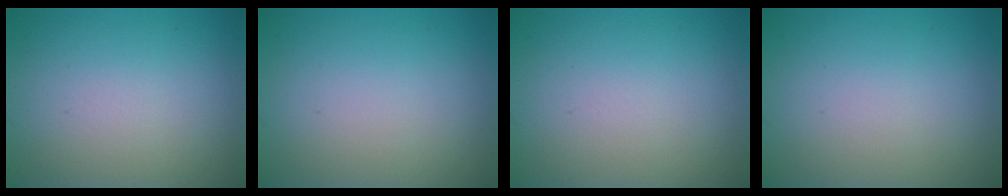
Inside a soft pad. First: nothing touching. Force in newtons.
{"total": 0.0}
{"total": 0.0}
{"total": 0.0}